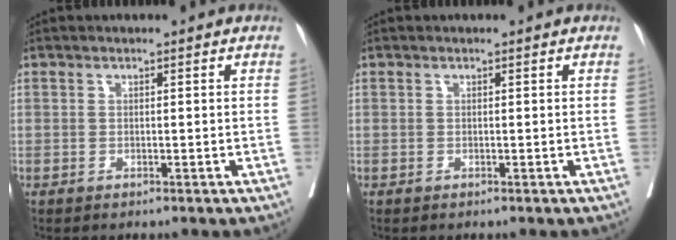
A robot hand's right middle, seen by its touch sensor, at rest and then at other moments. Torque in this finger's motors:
{"motor_torque": [-0.13, -0.48, 0.04, 0.00]}